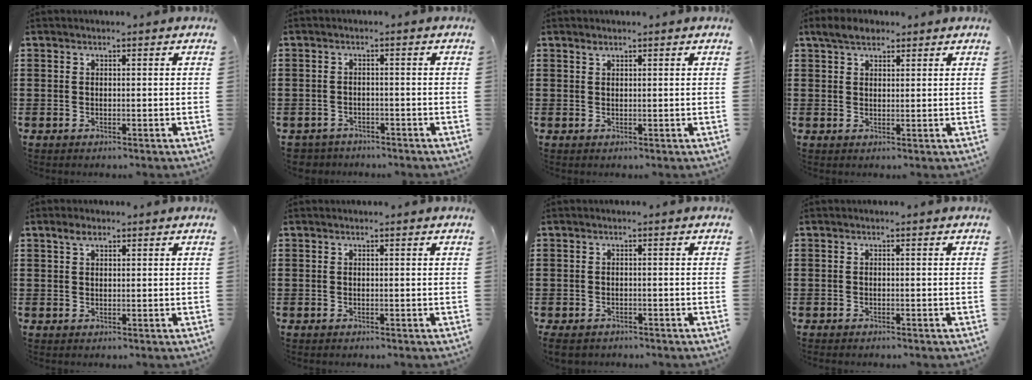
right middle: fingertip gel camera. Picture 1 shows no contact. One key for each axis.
{"total": 2.0, "fx": -2.0, "fy": 0.5, "fz": -0.3, "tx": -0.001, "ty": -0.002, "tz": -0.046}
{"total": 0.9, "fx": 0.8, "fy": 0.2, "fz": 0.3, "tx": -0.008, "ty": 0.000, "tz": 0.015}
{"total": 2.9, "fx": 2.4, "fy": 1.1, "fz": 1.2, "tx": -0.021, "ty": 0.004, "tz": 0.044}
{"total": 2.1, "fx": 1.5, "fy": 0.9, "fz": 1.2, "tx": -0.027, "ty": 0.004, "tz": 0.027}
{"total": 0.0}
{"total": 1.4, "fx": -1.3, "fy": 0.4, "fz": 0.2, "tx": -0.006, "ty": -0.001, "tz": -0.029}
{"total": 0.5, "fx": -0.5, "fy": 0.1, "fz": 0.0, "tx": 0.001, "ty": -0.002, "tz": -0.011}